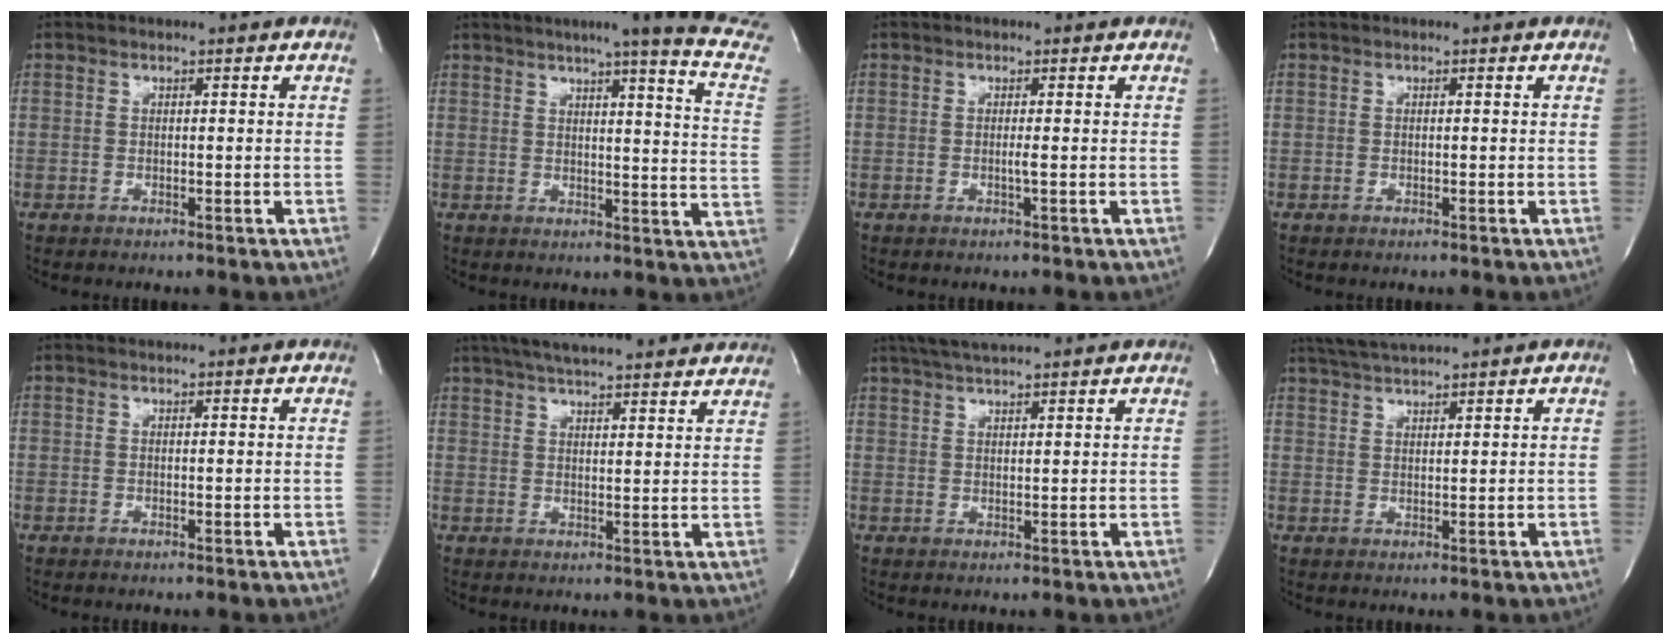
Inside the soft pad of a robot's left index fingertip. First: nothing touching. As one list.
[{"total": 17.5, "force": [14.4, -1.3, 9.9], "torque": [-0.135, -0.062, 0.158]}, {"total": 0.6, "force": [-0.1, -0.3, 0.6], "torque": [-0.010, -0.002, -0.004]}, {"total": 0.0}, {"total": 2.8, "force": [2.7, 0.2, 0.5], "torque": [-0.014, 0.016, 0.030]}, {"total": 20.5, "force": [18.1, 2.6, 9.3], "torque": [-0.150, 0.037, 0.241]}, {"total": 8.8, "force": [7.7, 0.2, 4.2], "torque": [-0.074, 0.032, 0.117]}, {"total": 6.7, "force": [6.2, -0.7, 2.5], "torque": [-0.051, 0.024, 0.109]}]